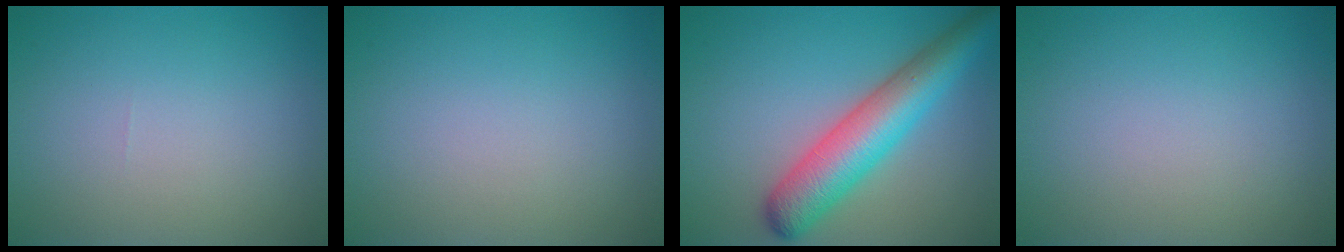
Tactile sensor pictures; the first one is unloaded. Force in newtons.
{"total": 0.0}
{"total": 7.2, "press": 7.2, "slide": 0.3}
{"total": 0.0}